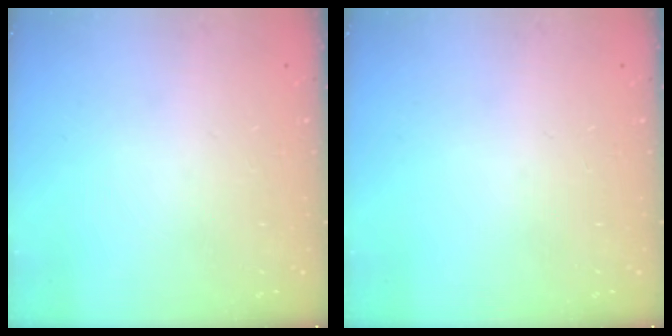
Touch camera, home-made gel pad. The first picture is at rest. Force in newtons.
{"total": 0.0}